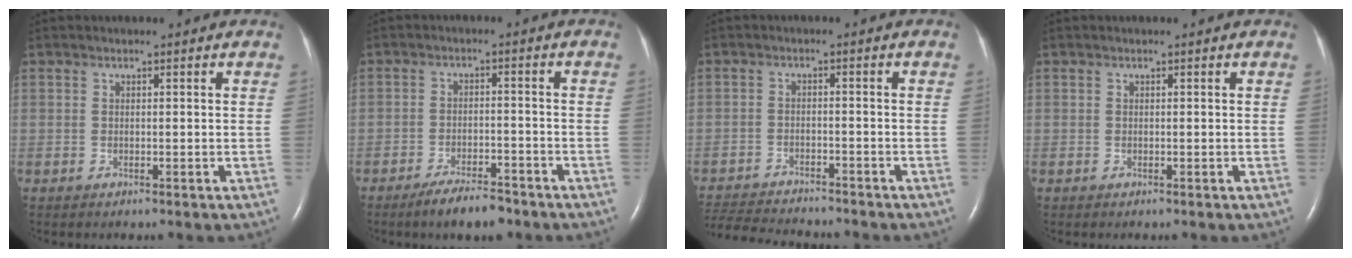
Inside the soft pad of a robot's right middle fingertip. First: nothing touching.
{"total": 5.8, "force": [-4.6, 1.4, 3.2], "torque": [-0.062, -0.005, -0.076]}
{"total": 12.2, "force": [-11.4, 1.7, 4.0], "torque": [-0.077, -0.009, -0.170]}
{"total": 0.0}